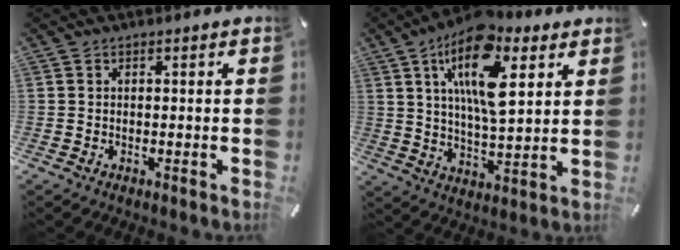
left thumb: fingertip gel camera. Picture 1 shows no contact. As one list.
[{"total": 17.2, "force": [8.3, 7.5, 13.0], "torque": [-0.236, -0.020, 0.136]}]